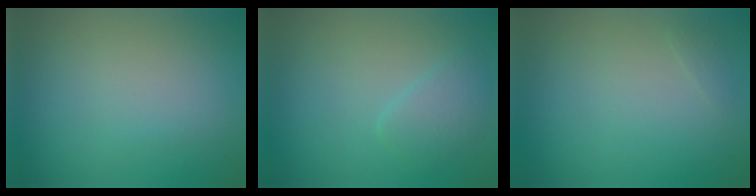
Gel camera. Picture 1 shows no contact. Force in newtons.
{"total": 1.8, "press": 1.8, "slide": 0.1}
{"total": 0.5, "press": 0.5, "slide": 0.1}